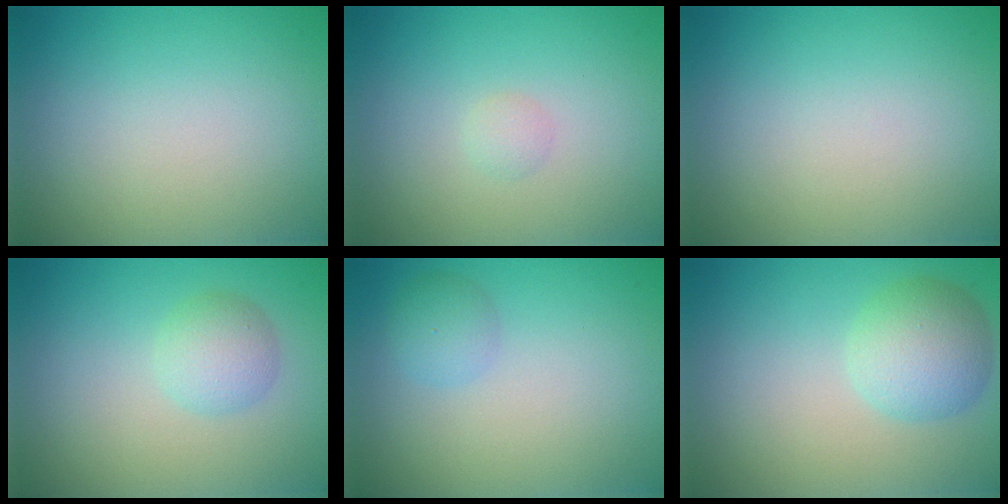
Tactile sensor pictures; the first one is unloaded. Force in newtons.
{"total": 0.7, "press": 0.7, "slide": 0.0}
{"total": 0.0}
{"total": 2.4, "press": 2.4, "slide": 0.1}
{"total": 1.7, "press": 1.7, "slide": 0.0}
{"total": 4.2, "press": 4.2, "slide": 0.1}